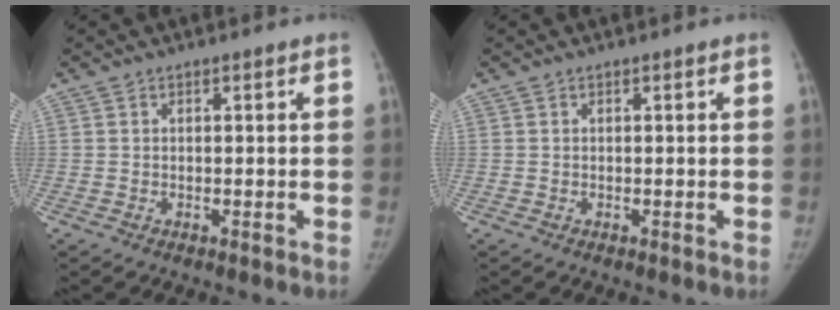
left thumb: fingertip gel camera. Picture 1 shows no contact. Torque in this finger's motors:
{"motor_torque": [-0.13, 0.09, 0.26, -0.11, 0.00]}